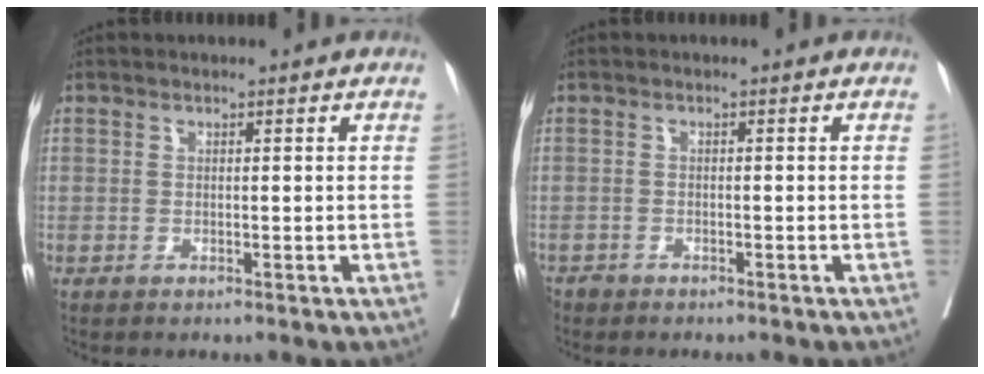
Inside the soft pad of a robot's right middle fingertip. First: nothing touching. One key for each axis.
{"total": 2.0, "fx": -1.8, "fy": 1.0, "fz": 0.1, "tx": -0.005, "ty": 0.000, "tz": -0.031}